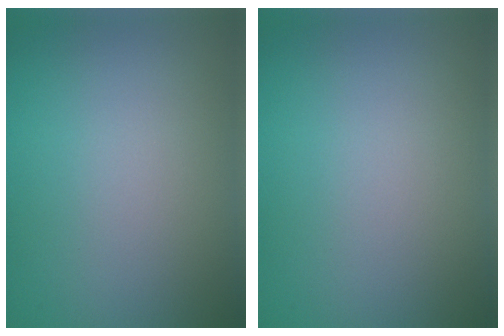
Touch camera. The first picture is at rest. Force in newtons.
{"total": 0.0}